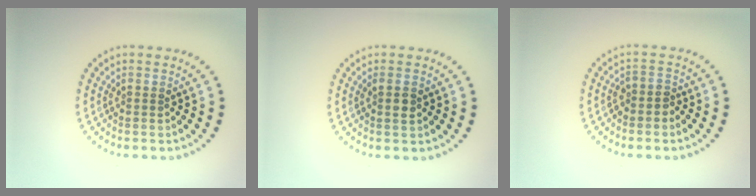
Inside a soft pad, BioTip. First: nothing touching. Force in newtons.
{"total": 1.1, "press": 1.0, "slide": 0.5}
{"total": 1.4, "press": 1.1, "slide": 0.9}